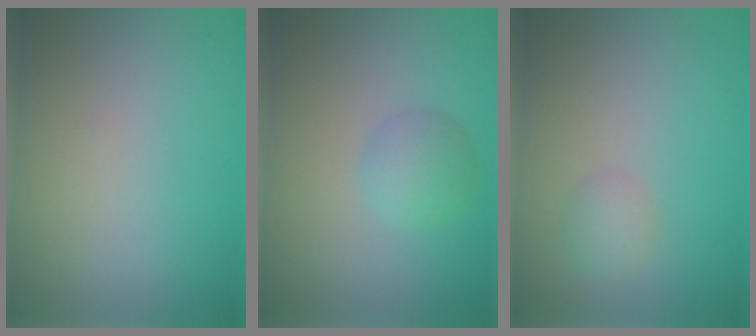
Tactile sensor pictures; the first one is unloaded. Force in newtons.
{"total": 2.4, "press": 2.4, "slide": 0.1}
{"total": 1.5, "press": 1.5, "slide": 0.0}